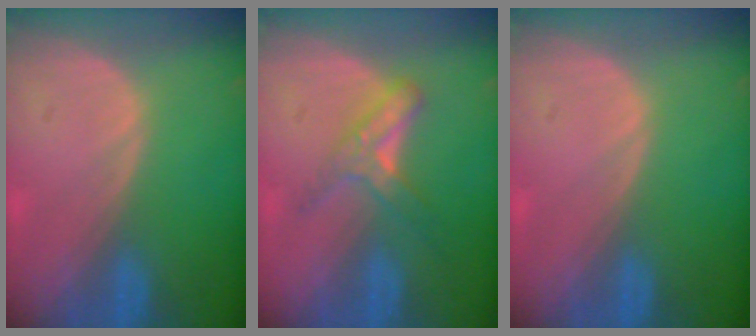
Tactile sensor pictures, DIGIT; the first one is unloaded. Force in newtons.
{"total": 5.7, "press": 5.0, "slide": 2.9}
{"total": 0.0}